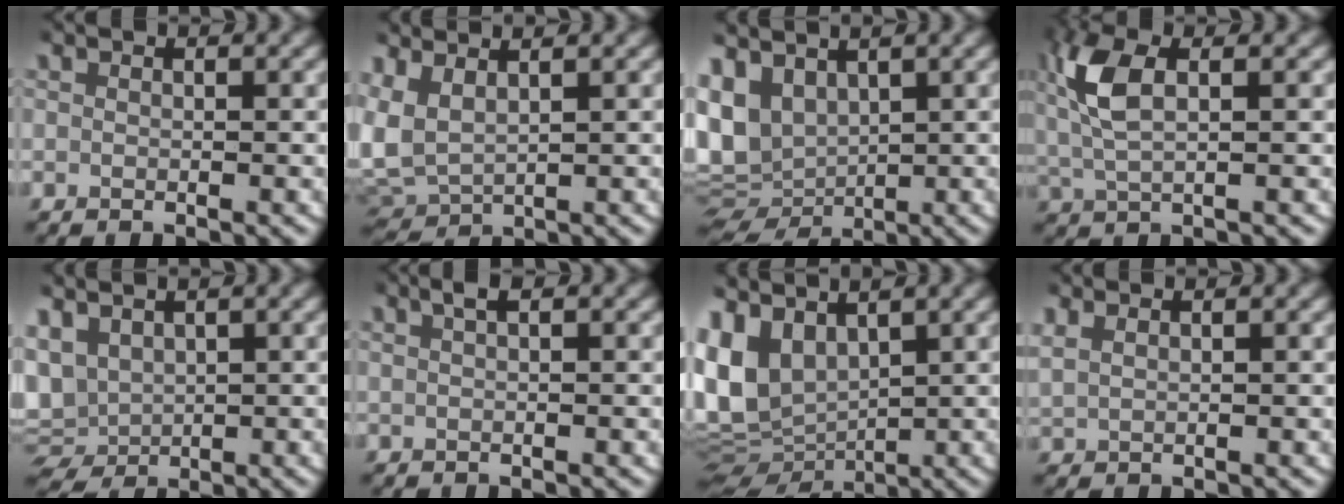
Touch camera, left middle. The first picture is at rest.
{"total": 9.0, "force": [0.7, 8.0, 4.0], "torque": [-0.159, -0.031, 0.022]}
{"total": 11.7, "force": [0.2, 10.6, 4.9], "torque": [-0.157, -0.048, 0.014]}
{"total": 5.0, "force": [1.2, 2.3, 4.3], "torque": [-0.106, 0.006, 0.024]}
{"total": 8.2, "force": [0.7, 7.6, 3.0], "torque": [-0.109, -0.029, 0.021]}
{"total": 1.9, "force": [1.1, 0.5, 1.5], "torque": [-0.025, 0.009, 0.015]}
{"total": 12.0, "force": [0.2, 10.1, 6.4], "torque": [-0.180, -0.031, 0.015]}
{"total": 2.0, "force": [1.2, 1.2, 1.0], "torque": [-0.031, 0.004, 0.027]}